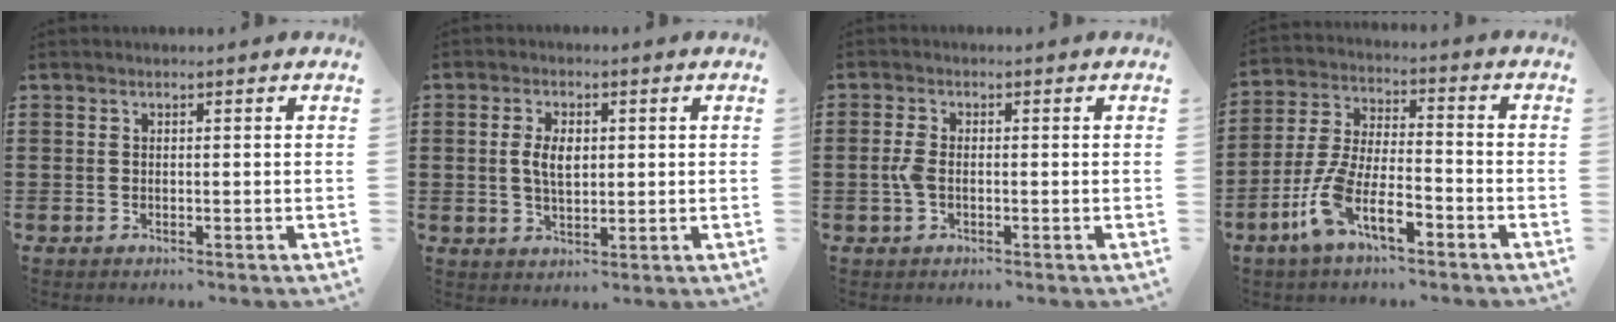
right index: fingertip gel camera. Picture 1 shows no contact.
{"total": 4.4, "force": [0.4, 2.3, 3.7], "torque": [-0.066, 0.005, 0.003]}
{"total": 2.5, "force": [-0.5, 1.2, 2.1], "torque": [-0.063, -0.006, -0.017]}
{"total": 9.0, "force": [-5.2, 2.6, 6.9], "torque": [-0.175, -0.016, -0.106]}